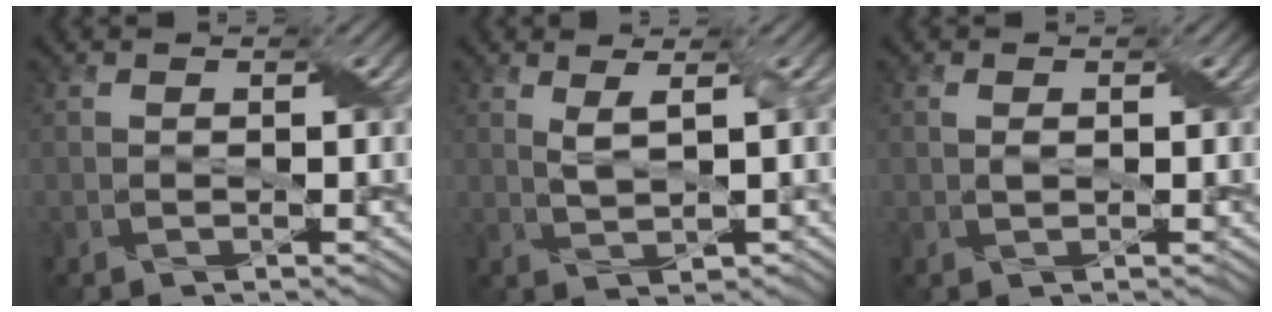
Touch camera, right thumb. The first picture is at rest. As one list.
[{"total": 2.5, "force": [1.1, 0.5, 2.2], "torque": [-0.053, -0.001, 0.024]}, {"total": 1.0, "force": [0.2, 0.5, 0.8], "torque": [-0.019, 0.002, 0.005]}]